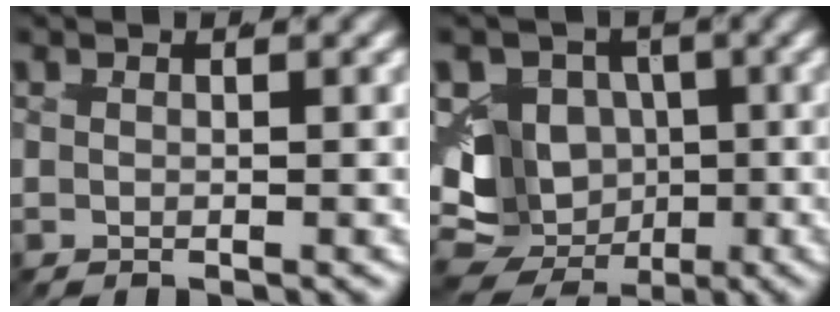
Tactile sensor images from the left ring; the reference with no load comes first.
{"total": 16.9, "force": [-4.8, 14.8, 6.6], "torque": [-0.141, -0.073, -0.083]}